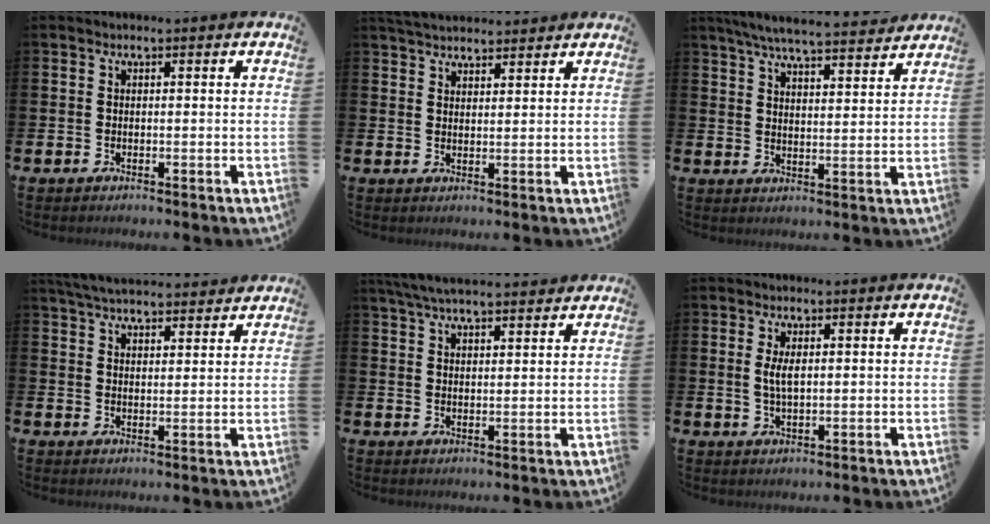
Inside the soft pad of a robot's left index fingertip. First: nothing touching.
{"total": 4.1, "force": [4.0, 0.9, 0.6], "torque": [-0.016, -0.015, 0.073]}
{"total": 6.7, "force": [6.4, 0.6, 2.1], "torque": [-0.056, -0.036, 0.113]}
{"total": 5.5, "force": [5.3, 0.9, 1.2], "torque": [-0.036, -0.022, 0.095]}
{"total": 5.7, "force": [5.4, 0.8, 1.7], "torque": [-0.053, -0.014, 0.101]}
{"total": 2.8, "force": [0.8, 1.0, 2.5], "torque": [-0.046, 0.004, 0.011]}